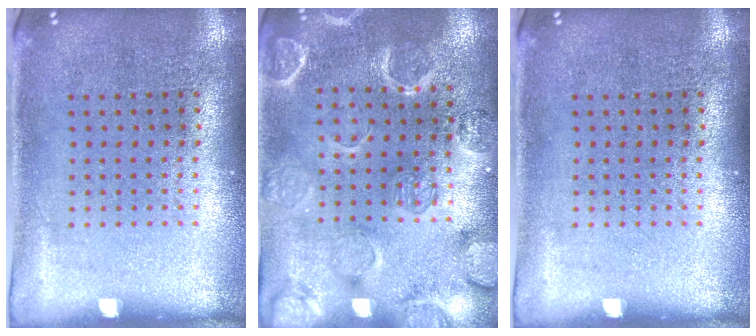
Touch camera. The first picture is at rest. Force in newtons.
{"total": 2.5, "press": 2.5, "slide": 0.2}
{"total": 0.0}